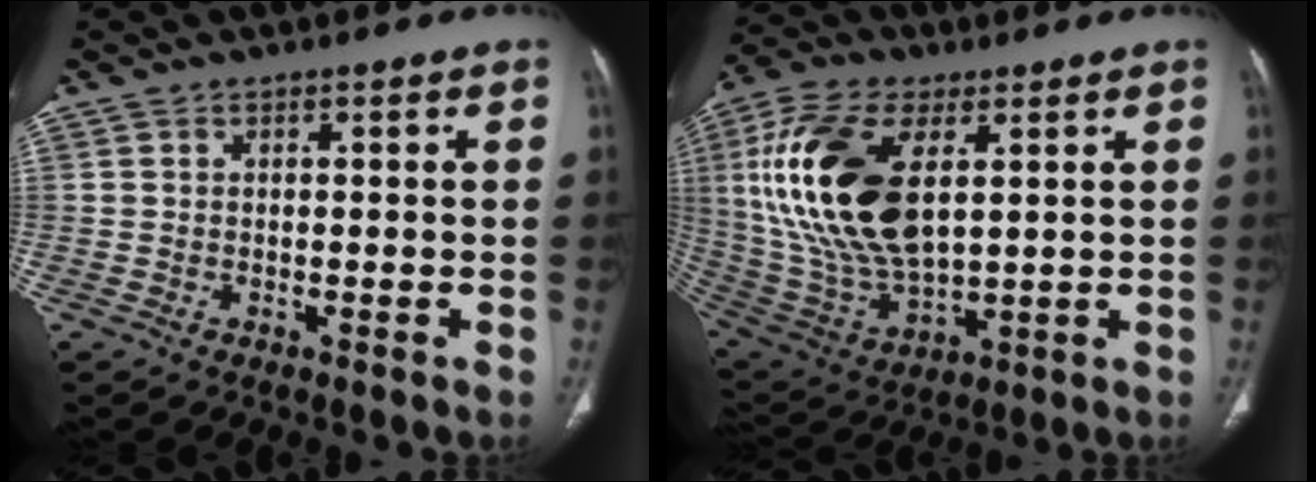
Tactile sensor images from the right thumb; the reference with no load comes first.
{"total": 22.8, "force": [5.2, 11.8, 18.8], "torque": [-0.385, -0.018, 0.101]}